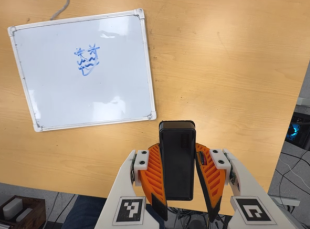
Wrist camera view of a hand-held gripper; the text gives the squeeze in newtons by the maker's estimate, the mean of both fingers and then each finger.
{"total": 9.4, "left": 7.3, "right": 11.6}